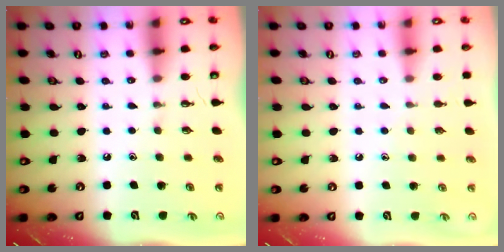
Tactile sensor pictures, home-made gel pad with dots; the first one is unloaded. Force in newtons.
{"total": 3.9, "press": 3.9, "slide": 0.3}